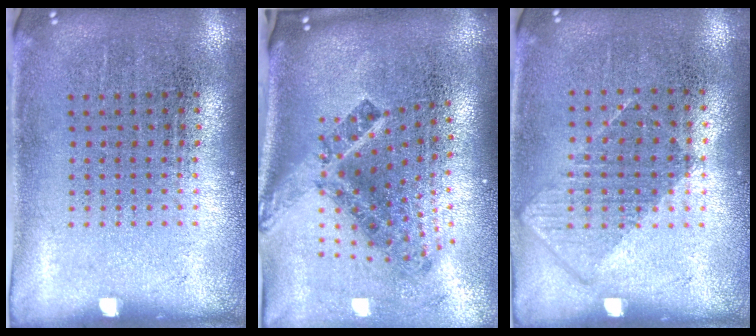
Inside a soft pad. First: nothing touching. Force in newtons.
{"total": 2.9, "press": 1.7, "slide": 2.4}
{"total": 0.9, "press": 0.7, "slide": 0.4}